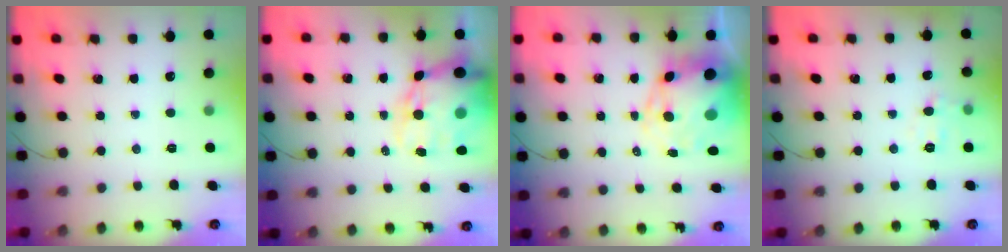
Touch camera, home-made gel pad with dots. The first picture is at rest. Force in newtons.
{"total": 19.2, "press": 18.7, "slide": 4.0}
{"total": 12.8, "press": 12.3, "slide": 3.4}
{"total": 4.9, "press": 4.8, "slide": 1.3}